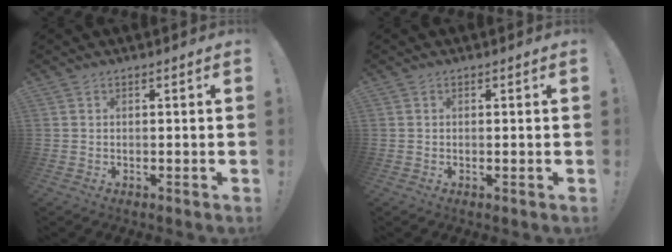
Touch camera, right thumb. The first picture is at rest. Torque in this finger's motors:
{"motor_torque": [-0.03, 0.08, 0.17, -0.19, 0.00]}